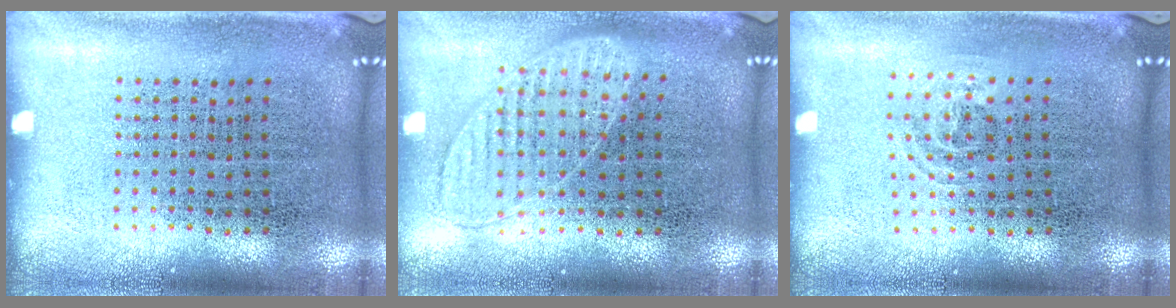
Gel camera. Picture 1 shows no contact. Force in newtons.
{"total": 0.9, "press": 0.9, "slide": 0.2}
{"total": 0.9, "press": 0.6, "slide": 0.6}